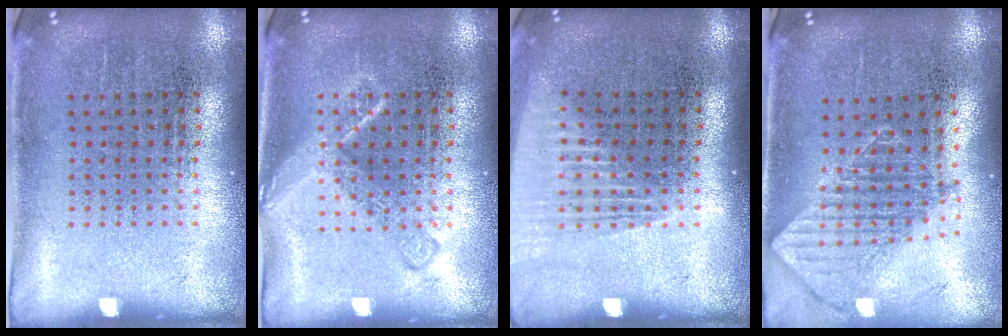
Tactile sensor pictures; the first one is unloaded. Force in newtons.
{"total": 2.4, "press": 2.4, "slide": 0.4}
{"total": 1.3, "press": 1.2, "slide": 0.6}
{"total": 1.2, "press": 1.1, "slide": 0.6}